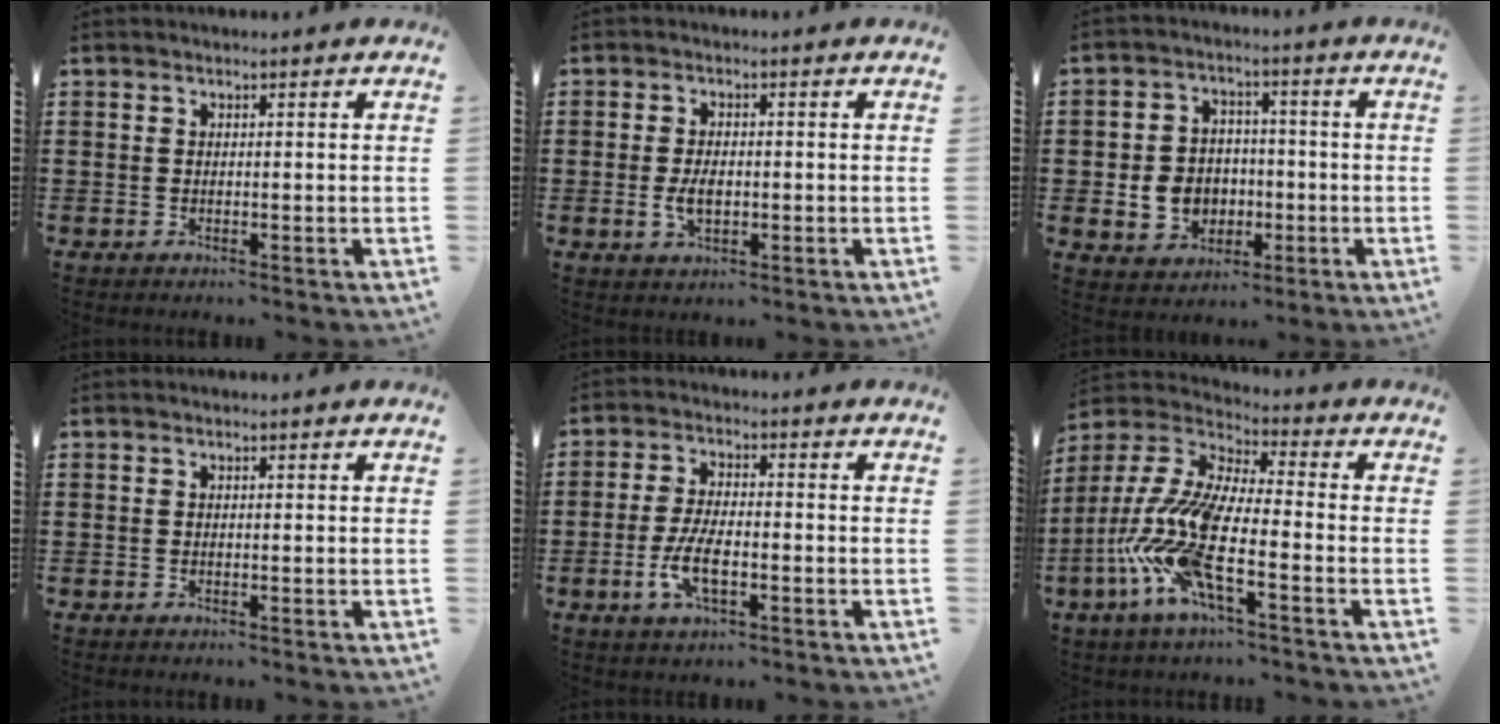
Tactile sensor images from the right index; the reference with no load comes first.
{"total": 3.6, "force": [-0.5, 2.0, 2.9], "torque": [-0.062, 0.001, -0.011]}
{"total": 6.4, "force": [-1.3, 5.6, 2.8], "torque": [-0.056, 0.006, -0.025]}
{"total": 0.0}
{"total": 6.1, "force": [-2.0, 2.3, 5.3], "torque": [-0.115, -0.004, -0.041]}
{"total": 13.1, "force": [-5.6, 3.2, 11.4], "torque": [-0.281, -0.027, -0.123]}